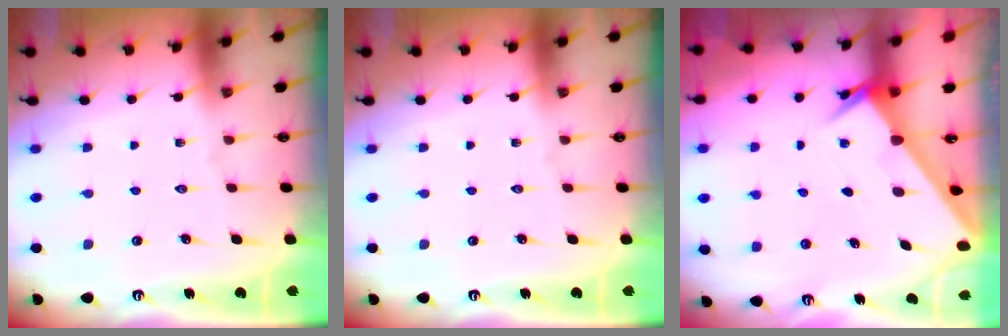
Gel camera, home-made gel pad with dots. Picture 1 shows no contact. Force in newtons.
{"total": 0.0}
{"total": 2.4, "press": 2.4, "slide": 0.3}